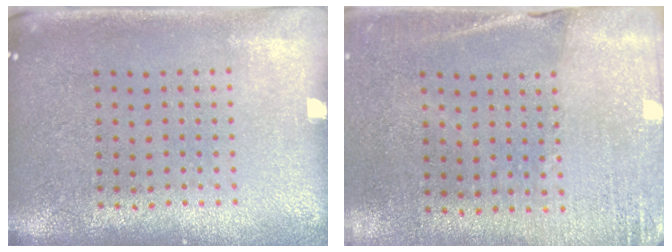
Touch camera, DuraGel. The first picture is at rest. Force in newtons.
{"total": 2.6, "press": 2.4, "slide": 1.0}